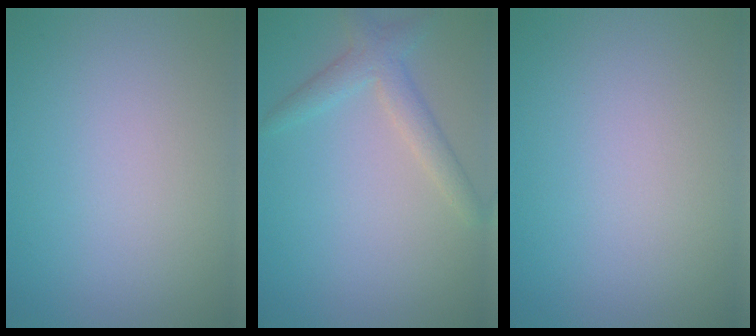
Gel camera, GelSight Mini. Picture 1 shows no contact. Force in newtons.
{"total": 2.6, "press": 2.6, "slide": 0.1}
{"total": 0.0}